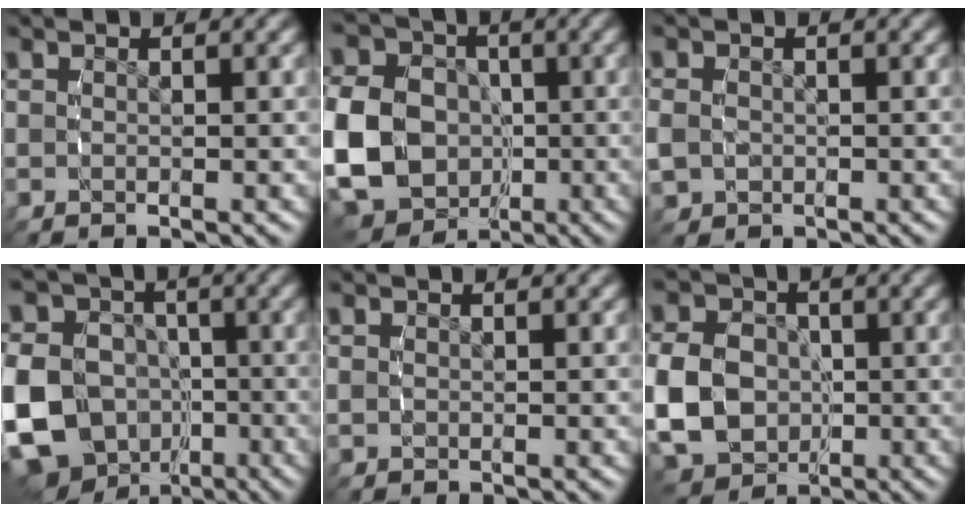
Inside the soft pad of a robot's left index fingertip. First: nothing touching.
{"total": 12.8, "force": [-2.5, 11.3, 5.3], "torque": [-0.136, -0.048, -0.040]}
{"total": 2.7, "force": [-0.9, 2.4, 0.7], "torque": [-0.030, -0.015, -0.011]}
{"total": 14.8, "force": [-3.4, 13.3, 5.6], "torque": [-0.142, -0.065, -0.058]}
{"total": 0.7, "force": [-0.2, 0.7, 0.1], "torque": [-0.008, -0.007, 0.002]}
{"total": 8.7, "force": [-2.1, 7.6, 3.7], "torque": [-0.096, -0.038, -0.026]}